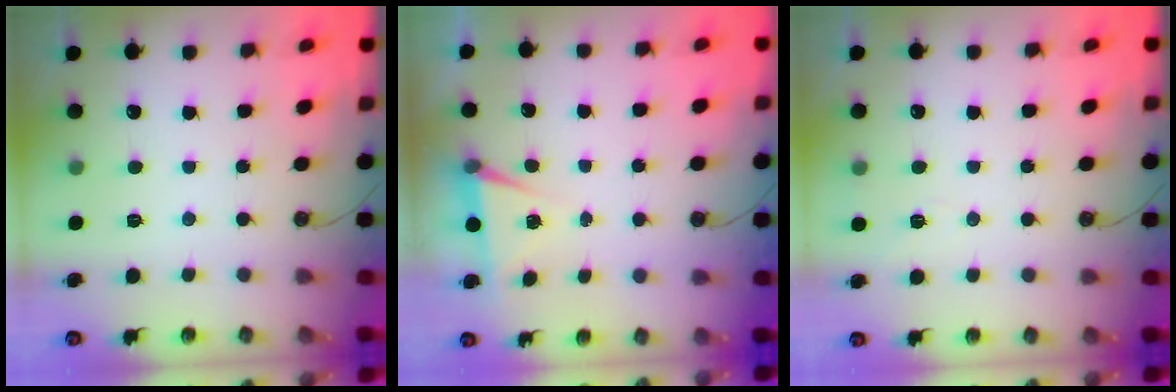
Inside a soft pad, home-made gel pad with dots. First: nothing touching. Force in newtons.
{"total": 5.0, "press": 2.2, "slide": 4.5}
{"total": 5.1, "press": 4.9, "slide": 1.4}